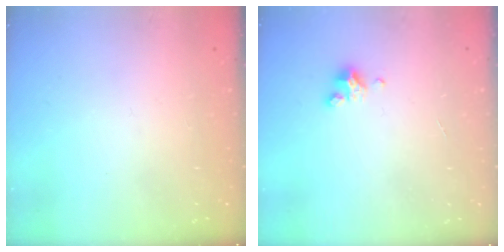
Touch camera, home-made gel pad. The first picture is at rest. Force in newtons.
{"total": 2.9, "press": 2.9, "slide": 0.3}